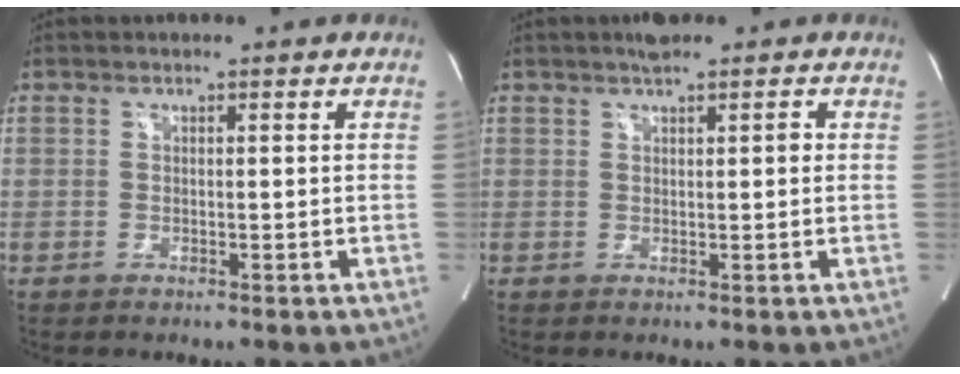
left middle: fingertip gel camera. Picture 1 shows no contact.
{"total": 2.8, "force": [1.5, 1.0, 2.1], "torque": [-0.036, 0.013, 0.023]}